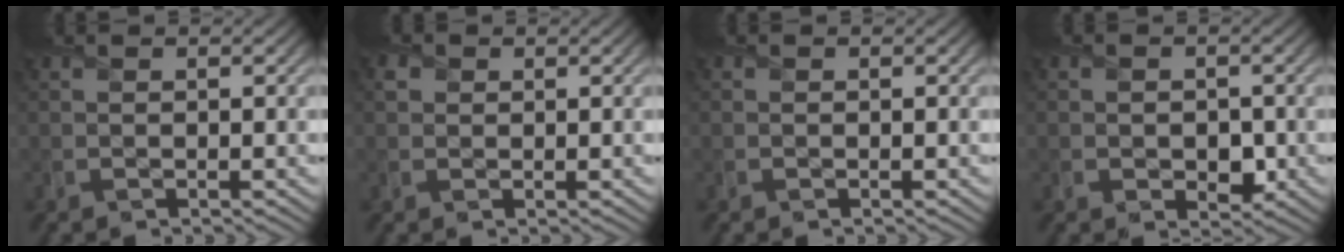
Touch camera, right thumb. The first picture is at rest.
{"total": 1.4, "force": [0.5, 1.3, 0.3], "torque": [-0.005, -0.001, 0.005]}
{"total": 0.0}
{"total": 2.8, "force": [-0.5, 2.3, 1.5], "torque": [-0.024, -0.010, -0.013]}